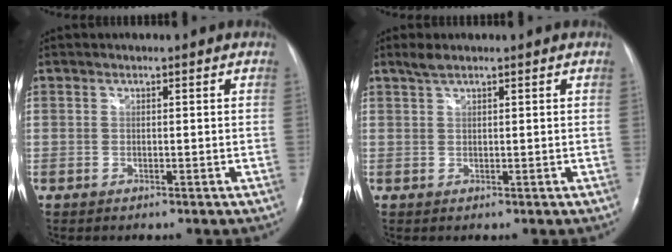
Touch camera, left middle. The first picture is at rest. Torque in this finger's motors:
{"motor_torque": [0.22, -0.06, -0.04, 0.01]}